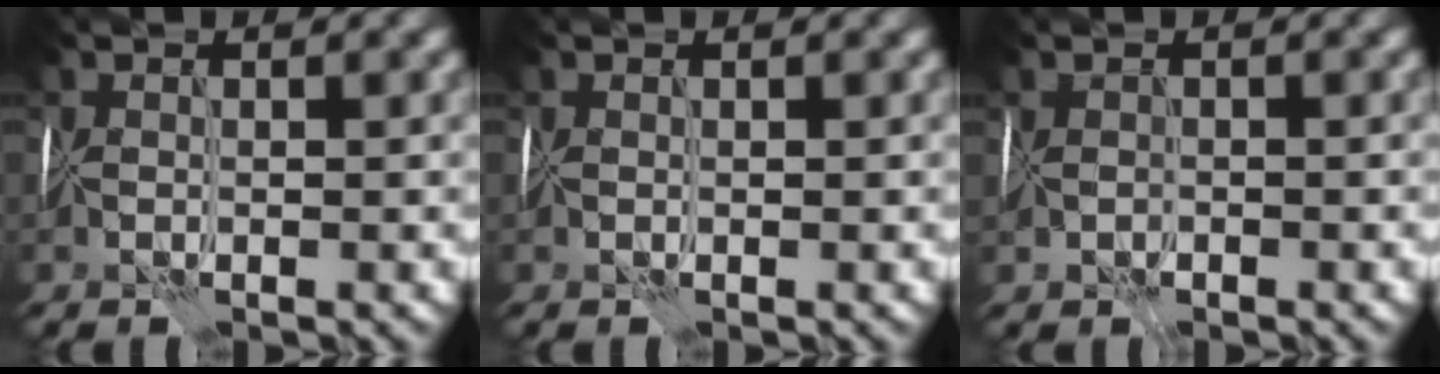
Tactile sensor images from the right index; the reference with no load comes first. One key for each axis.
{"total": 0.0}
{"total": 0.8, "fx": -0.5, "fy": 0.6, "fz": 0.0, "tx": -0.005, "ty": -0.004, "tz": -0.006}